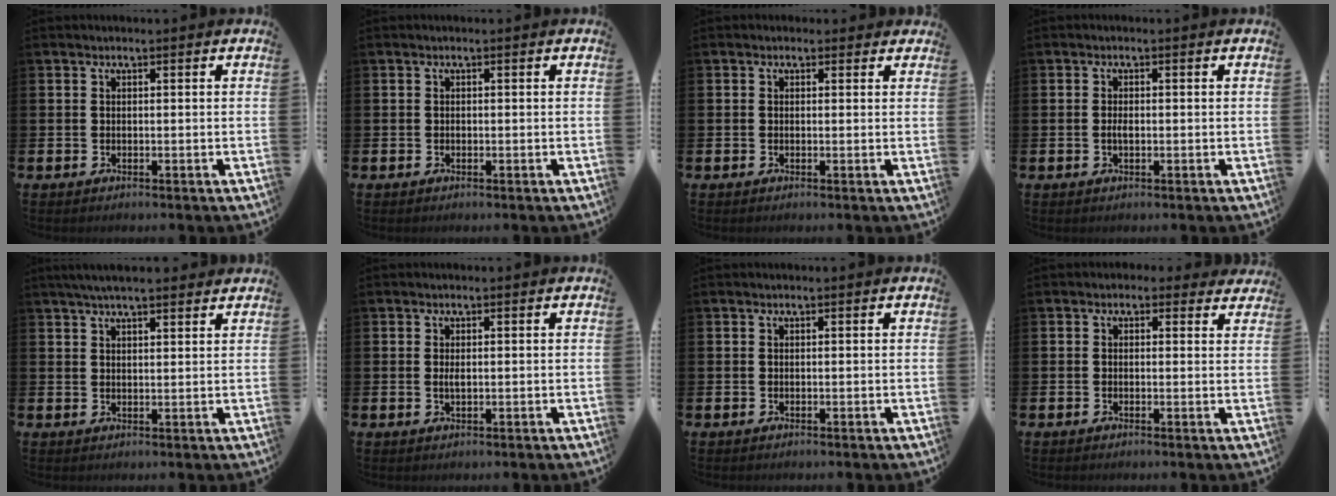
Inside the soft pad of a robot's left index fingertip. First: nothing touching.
{"total": 0.0}
{"total": 0.6, "force": [0.2, 0.5, 0.2], "torque": [-0.003, 0.007, 0.003]}
{"total": 1.2, "force": [-0.3, 0.5, 1.1], "torque": [-0.019, 0.002, -0.007]}
{"total": 3.8, "force": [3.3, 0.5, 1.8], "torque": [-0.040, -0.002, 0.060]}
{"total": 0.9, "force": [0.1, 0.3, 0.9], "torque": [-0.016, 0.003, -0.001]}
{"total": 0.0}
{"total": 1.2, "force": [0.8, 0.9, 0.1], "torque": [-0.004, 0.004, 0.012]}